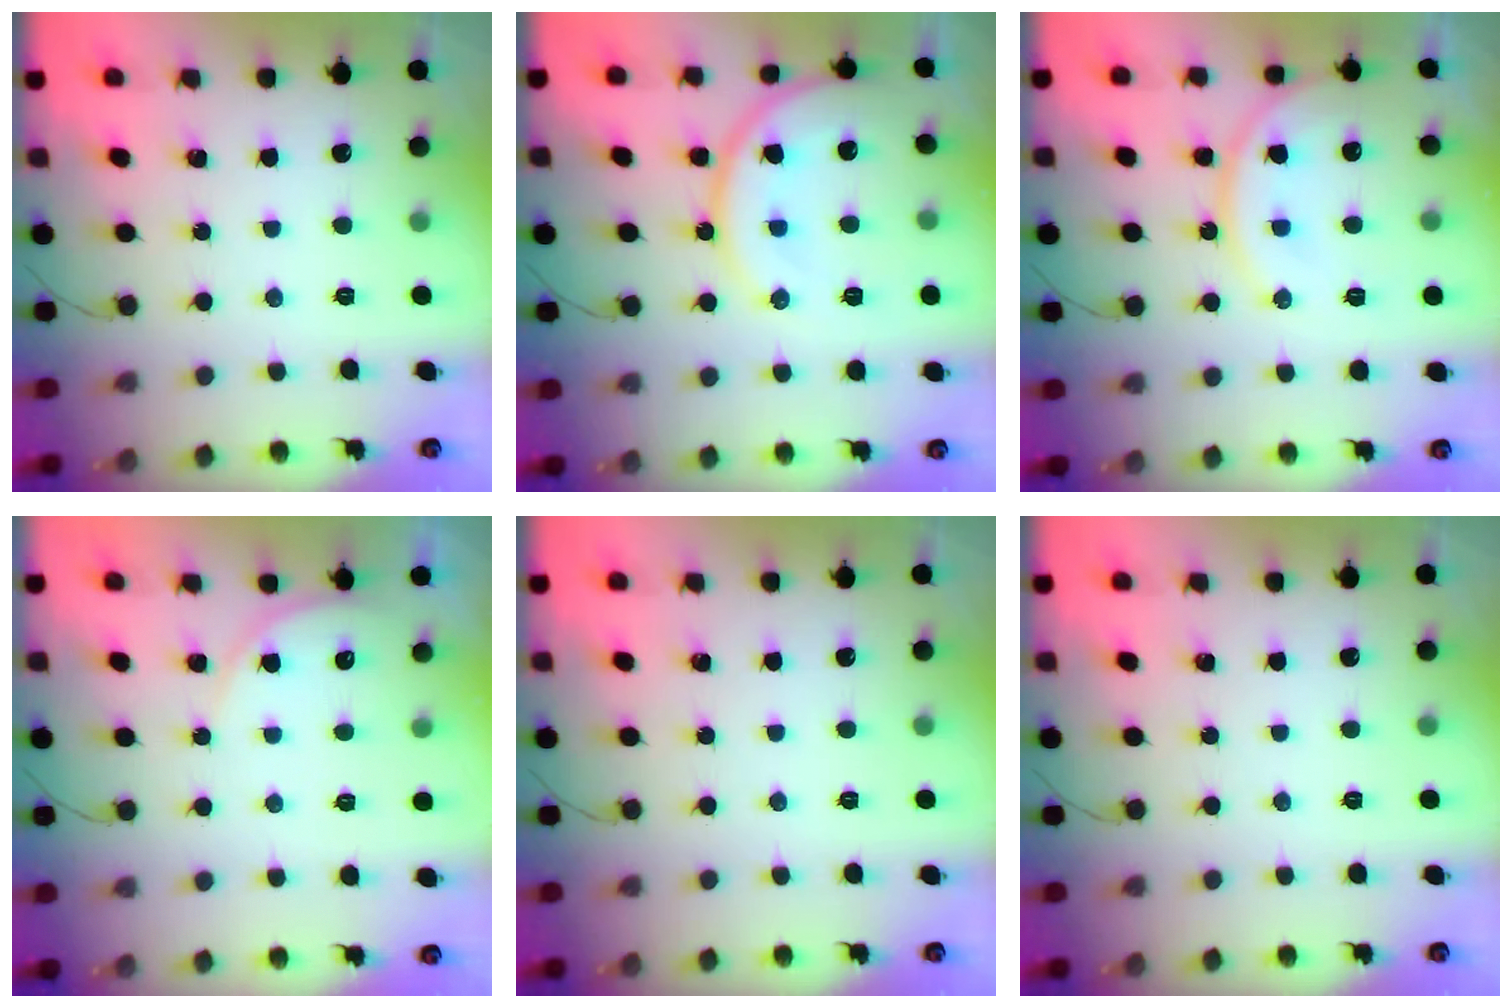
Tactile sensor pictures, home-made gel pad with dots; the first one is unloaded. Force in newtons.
{"total": 14.2, "press": 14.1, "slide": 0.6}
{"total": 13.5, "press": 13.3, "slide": 1.8}
{"total": 4.5, "press": 4.5, "slide": 0.3}
{"total": 0.0}
{"total": 0.0}